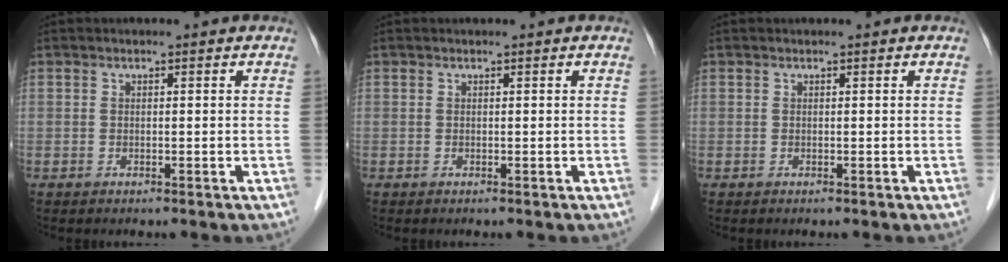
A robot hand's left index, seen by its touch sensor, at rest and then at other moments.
{"total": 0.0}
{"total": 0.0}